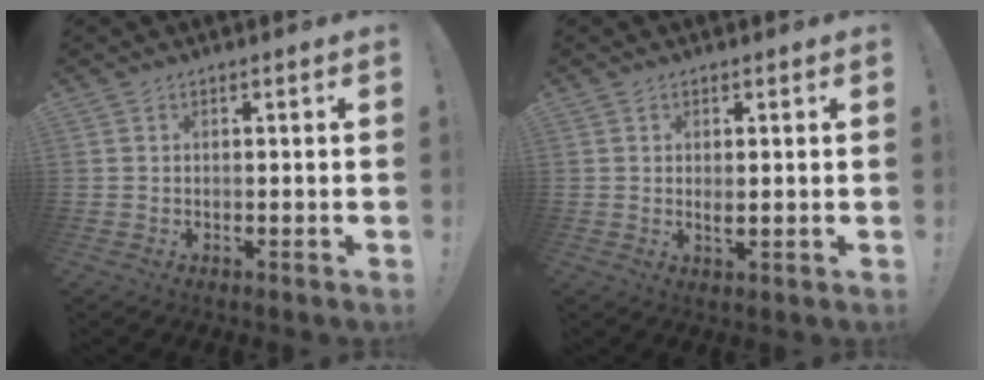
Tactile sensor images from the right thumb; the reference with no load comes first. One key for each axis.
{"total": 1.9, "fx": 0.7, "fy": 0.3, "fz": 1.8, "tx": -0.019, "ty": -0.009, "tz": 0.009}